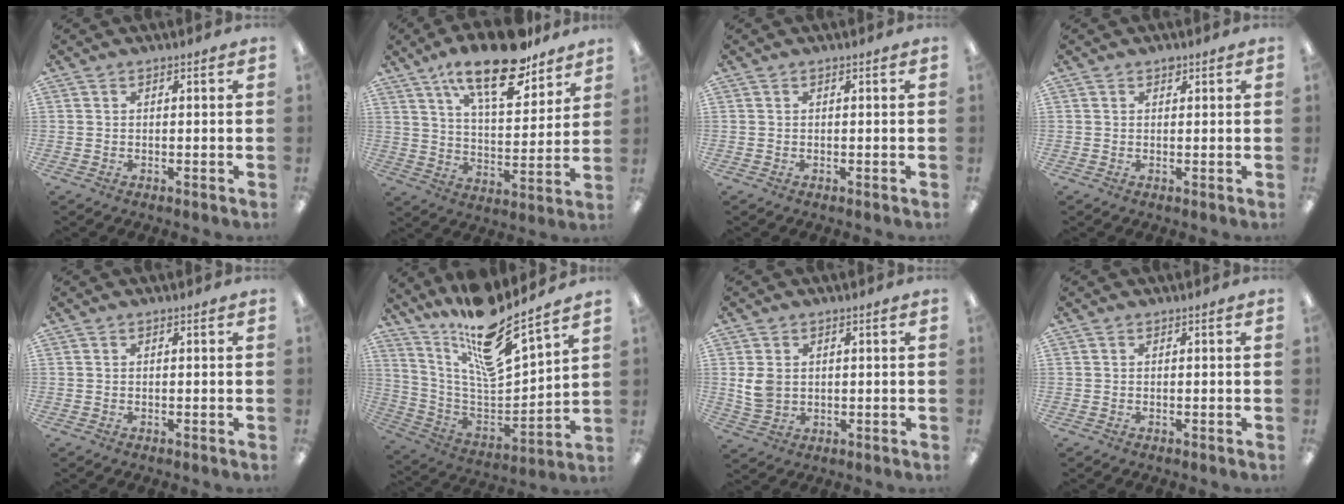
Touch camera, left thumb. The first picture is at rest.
{"total": 19.7, "force": [13.5, 7.4, 12.3], "torque": [-0.195, -0.073, 0.223]}
{"total": 0.0}
{"total": 1.3, "force": [0.9, 0.8, 0.6], "torque": [-0.005, -0.001, 0.014]}
{"total": 0.0}
{"total": 16.5, "force": [13.4, 3.0, 9.1], "torque": [-0.167, -0.112, 0.226]}
{"total": 5.5, "force": [0.9, 4.3, 3.2], "torque": [-0.069, 0.001, 0.016]}
{"total": 0.0}